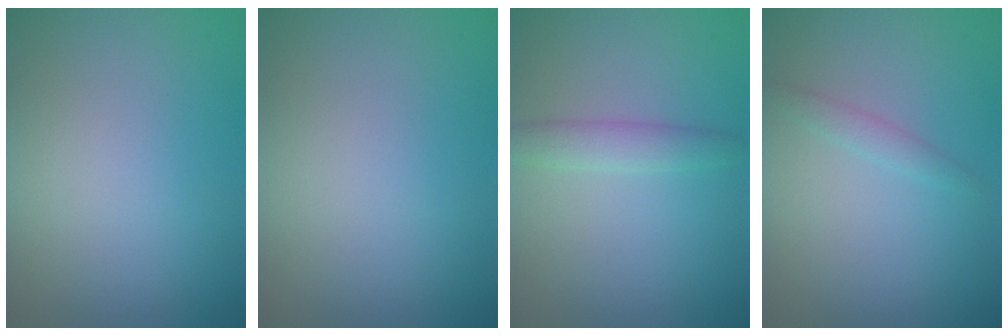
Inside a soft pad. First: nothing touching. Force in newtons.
{"total": 0.0}
{"total": 1.9, "press": 1.9, "slide": 0.1}
{"total": 1.1, "press": 1.1, "slide": 0.1}